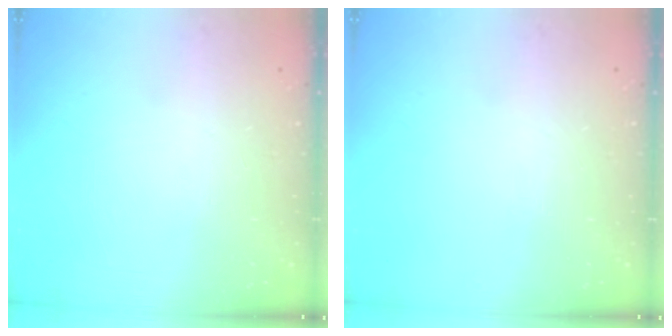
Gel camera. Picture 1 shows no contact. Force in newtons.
{"total": 0.0}